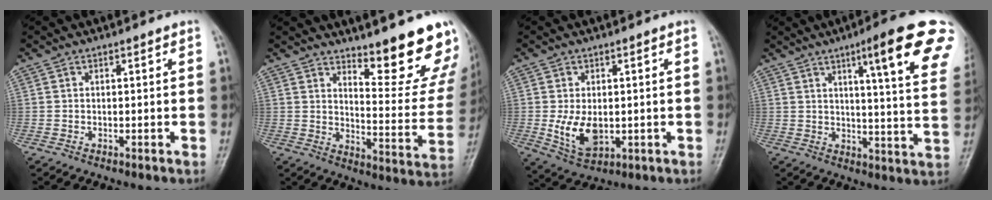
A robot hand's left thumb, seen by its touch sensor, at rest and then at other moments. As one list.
[{"total": 16.3, "force": [12.4, 3.5, 10.0], "torque": [-0.088, -0.114, 0.170]}, {"total": 7.6, "force": [-0.7, 4.7, 5.9], "torque": [-0.095, -0.014, 0.001]}, {"total": 17.8, "force": [9.6, 2.2, 14.9], "torque": [-0.172, -0.039, 0.118]}]